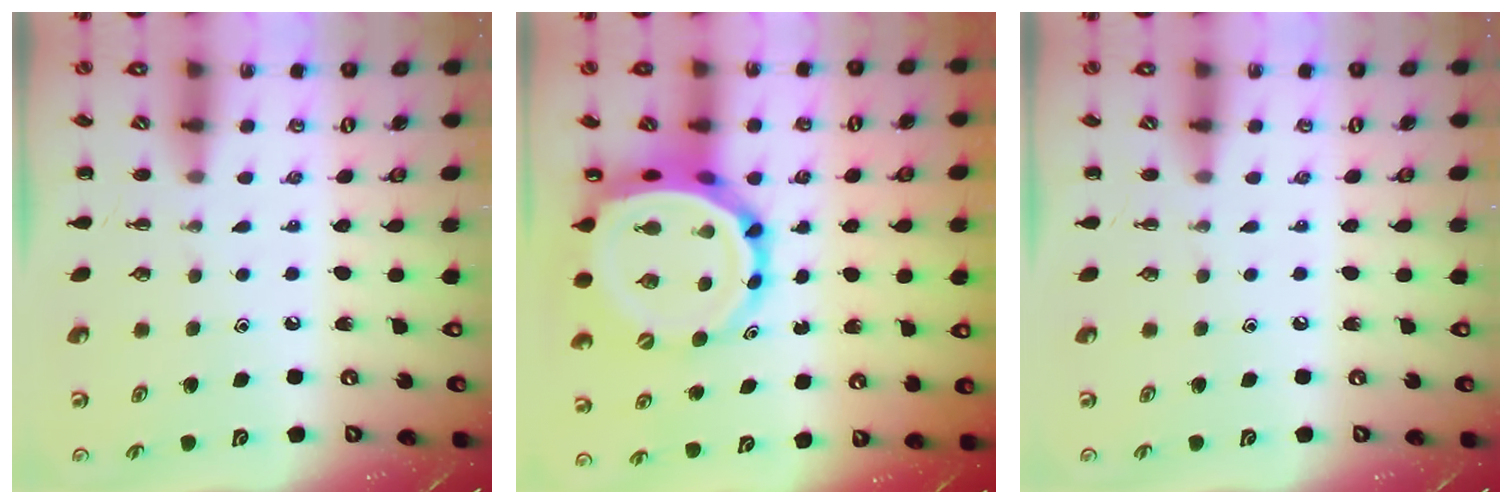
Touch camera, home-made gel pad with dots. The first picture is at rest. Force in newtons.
{"total": 11.3, "press": 10.9, "slide": 2.7}
{"total": 0.0}